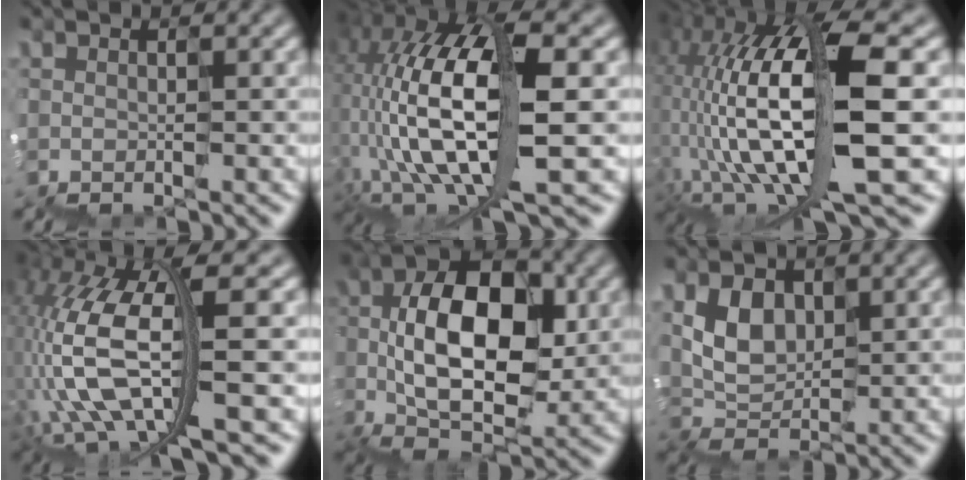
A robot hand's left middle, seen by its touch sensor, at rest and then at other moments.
{"total": 12.4, "force": [-1.6, 5.5, 11.0], "torque": [-0.229, 0.015, -0.033]}
{"total": 13.6, "force": [-1.1, 4.7, 12.8], "torque": [-0.266, 0.015, -0.010]}
{"total": 9.6, "force": [-1.0, 3.6, 8.8], "torque": [-0.203, 0.002, -0.023]}
{"total": 9.7, "force": [-0.4, 5.8, 7.8], "torque": [-0.125, 0.019, -0.016]}
{"total": 2.9, "force": [1.5, 2.3, 0.9], "torque": [-0.023, 0.007, 0.028]}